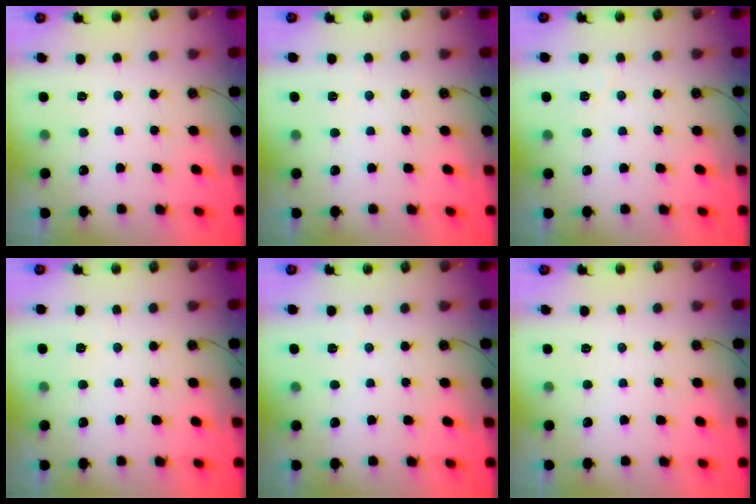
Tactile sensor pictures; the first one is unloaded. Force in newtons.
{"total": 2.1, "press": 1.8, "slide": 1.2}
{"total": 5.0, "press": 4.2, "slide": 2.6}
{"total": 3.2, "press": 2.3, "slide": 2.2}
{"total": 1.8, "press": 1.7, "slide": 0.6}
{"total": 0.0}